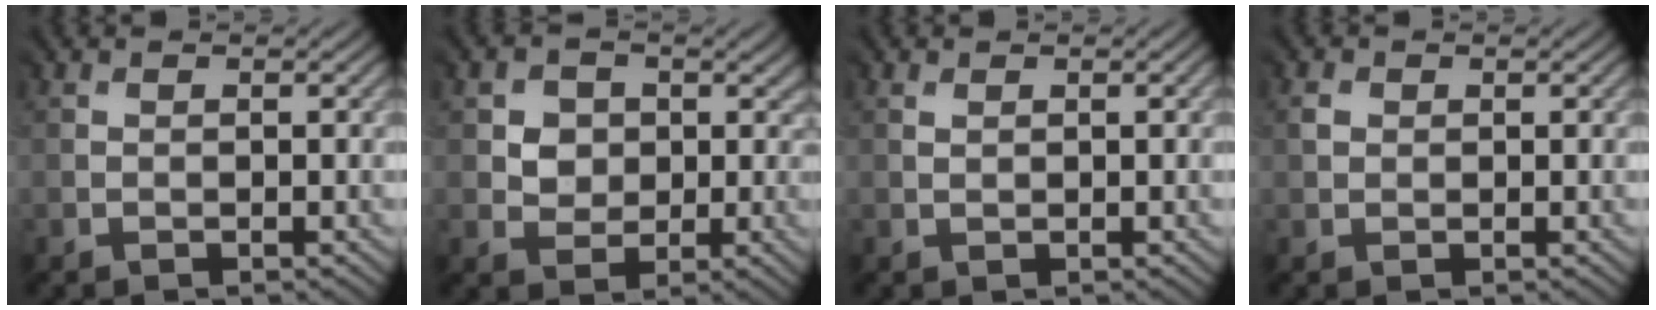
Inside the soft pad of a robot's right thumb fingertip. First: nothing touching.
{"total": 4.7, "force": [0.8, 4.4, 1.6], "torque": [-0.041, -0.008, 0.005]}
{"total": 0.6, "force": [0.6, 0.2, 0.2], "torque": [-0.009, 0.000, 0.014]}
{"total": 1.1, "force": [0.6, 0.9, -0.1], "torque": [-0.006, -0.005, 0.006]}